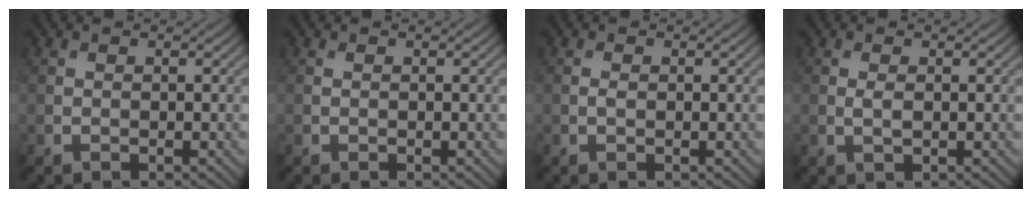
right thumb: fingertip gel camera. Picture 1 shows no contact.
{"total": 0.0}
{"total": 0.6, "force": [0.0, 0.3, 0.5], "torque": [-0.012, -0.001, 0.000]}
{"total": 1.2, "force": [0.1, 0.5, 1.1], "torque": [-0.028, -0.002, 0.002]}